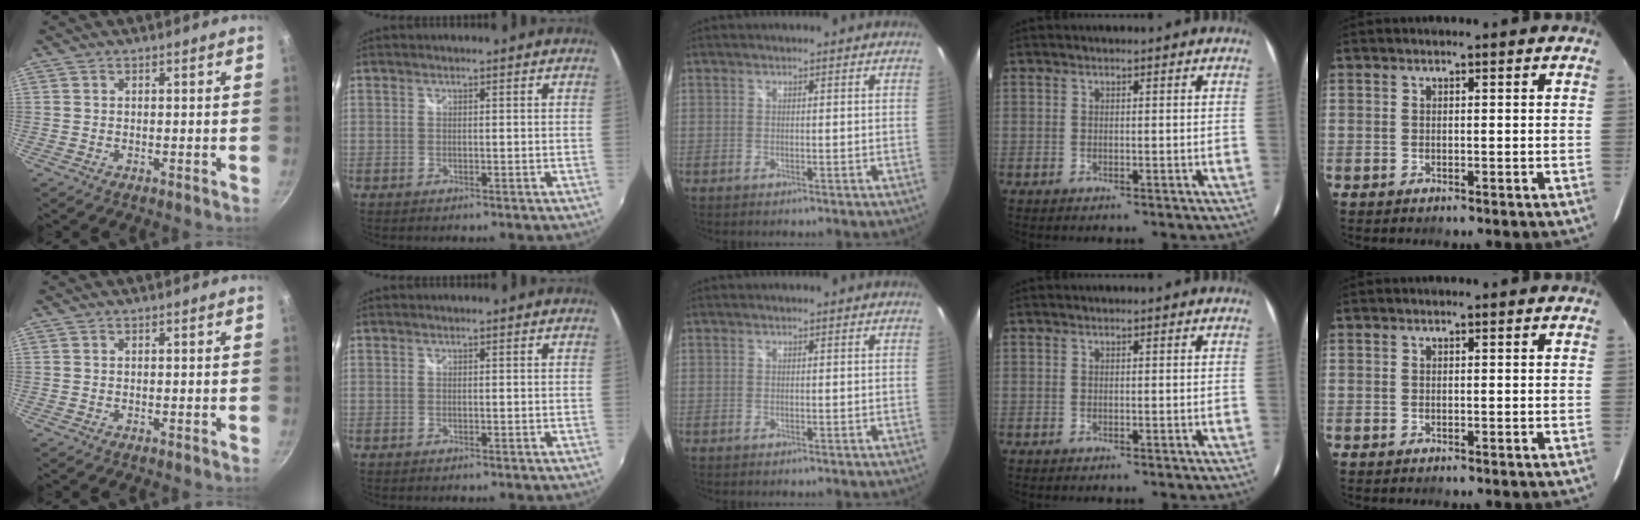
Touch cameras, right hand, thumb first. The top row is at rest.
{}